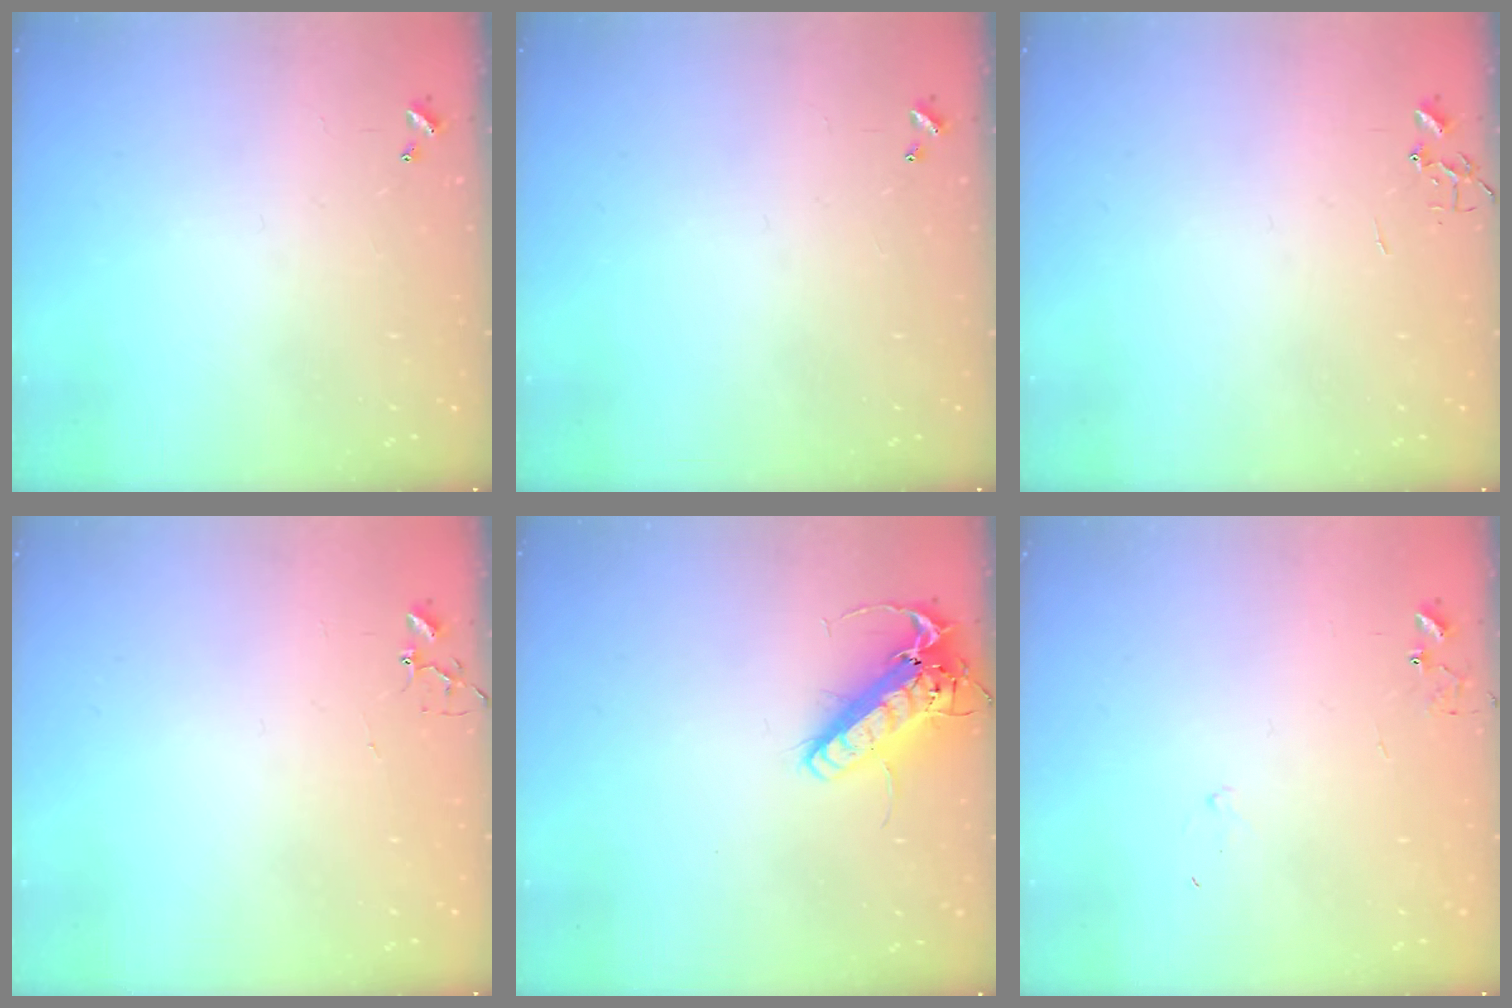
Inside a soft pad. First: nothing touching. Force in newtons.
{"total": 0.0}
{"total": 0.0}
{"total": 3.2, "press": 3.2, "slide": 0.3}
{"total": 15.6, "press": 15.3, "slide": 3.2}
{"total": 7.4, "press": 7.4, "slide": 0.5}